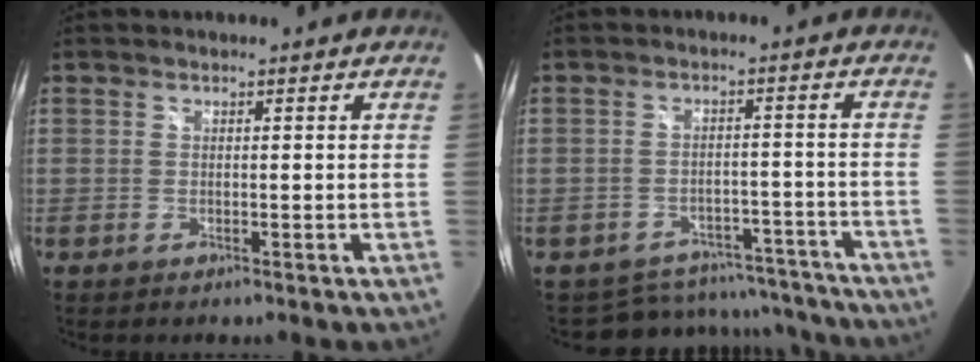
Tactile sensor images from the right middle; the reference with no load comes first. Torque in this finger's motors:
{"motor_torque": [-0.54, -0.63, -0.21, -0.05]}